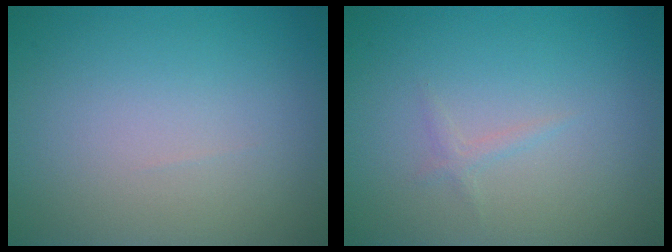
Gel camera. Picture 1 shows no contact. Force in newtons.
{"total": 0.7, "press": 0.7, "slide": 0.0}